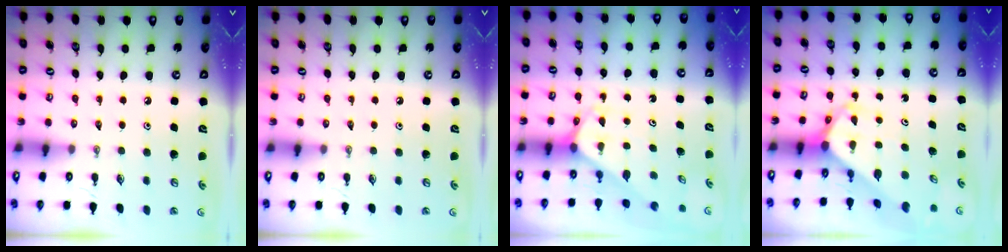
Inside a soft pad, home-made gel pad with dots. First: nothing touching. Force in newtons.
{"total": 0.0}
{"total": 2.6, "press": 2.6, "slide": 0.2}
{"total": 2.8, "press": 2.8, "slide": 0.2}